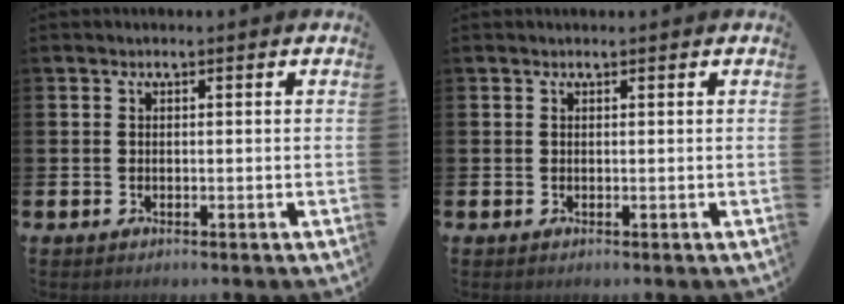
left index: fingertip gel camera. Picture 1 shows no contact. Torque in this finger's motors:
{"motor_torque": [0.06, -0.13, -0.20, 0.02]}